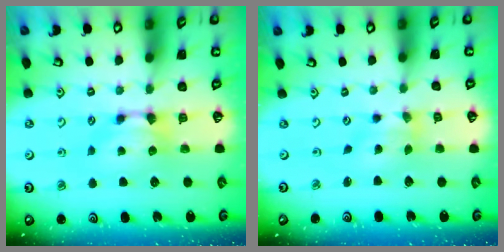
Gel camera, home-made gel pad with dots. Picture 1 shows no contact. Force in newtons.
{"total": 1.7, "press": 1.0, "slide": 1.3}